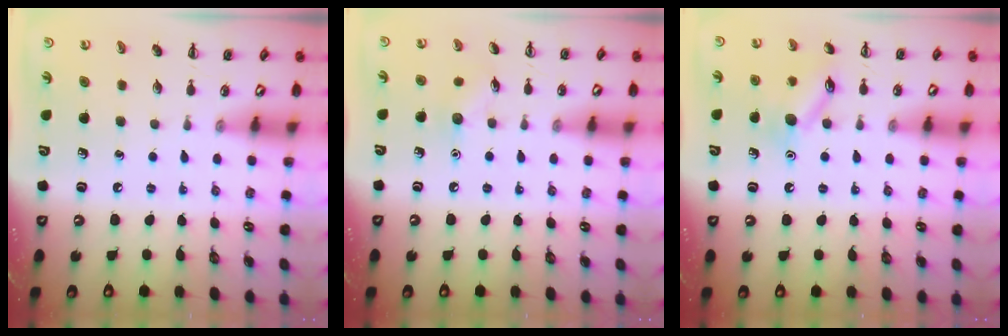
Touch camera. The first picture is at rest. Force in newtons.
{"total": 6.5, "press": 6.3, "slide": 1.6}
{"total": 11.1, "press": 11.0, "slide": 0.7}